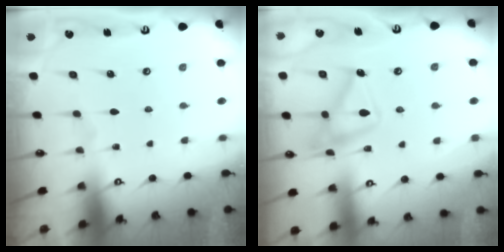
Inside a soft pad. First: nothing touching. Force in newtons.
{"total": 14.8, "press": 14.7, "slide": 1.1}